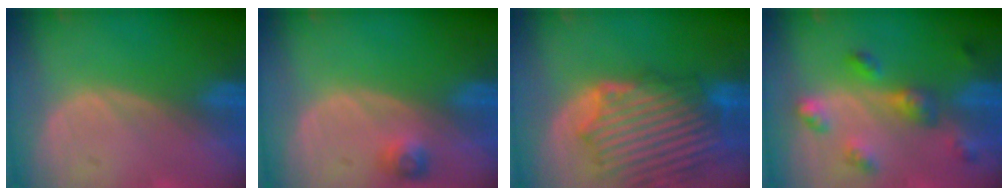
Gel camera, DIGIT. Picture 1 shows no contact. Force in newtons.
{"total": 2.4, "press": 2.2, "slide": 0.9}
{"total": 11.4, "press": 10.8, "slide": 3.5}
{"total": 6.3, "press": 5.7, "slide": 2.7}